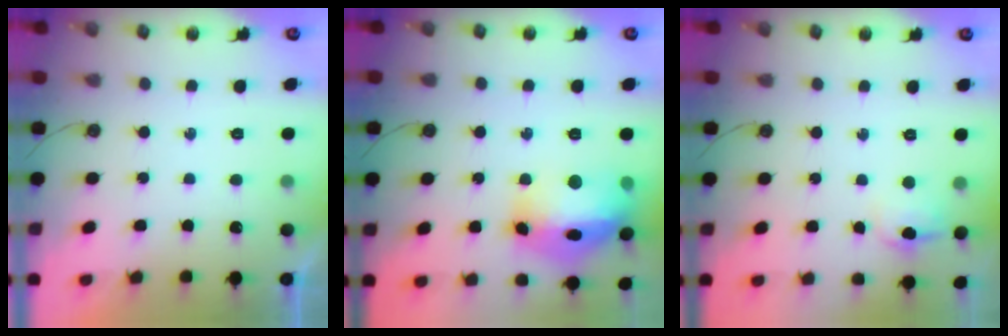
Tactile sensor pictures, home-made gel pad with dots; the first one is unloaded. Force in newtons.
{"total": 19.2, "press": 19.0, "slide": 2.5}
{"total": 6.7, "press": 6.5, "slide": 1.4}